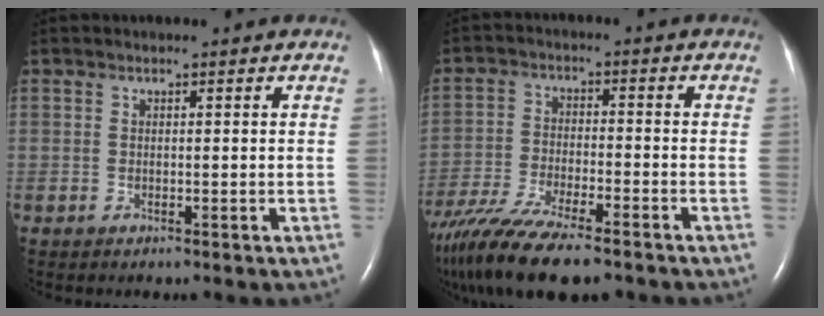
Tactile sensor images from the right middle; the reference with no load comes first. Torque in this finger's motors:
{"motor_torque": [1.08, -1.06, 0.25, 0.08]}